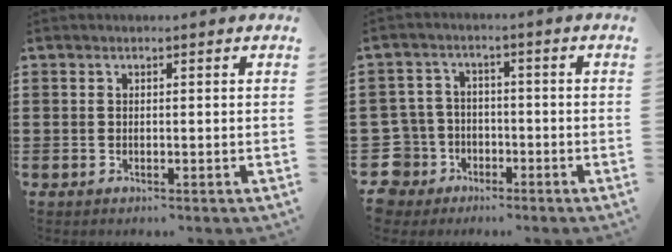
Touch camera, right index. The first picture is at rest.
{"total": 7.3, "force": [-3.6, 6.1, 1.4], "torque": [-0.089, 0.005, -0.079]}